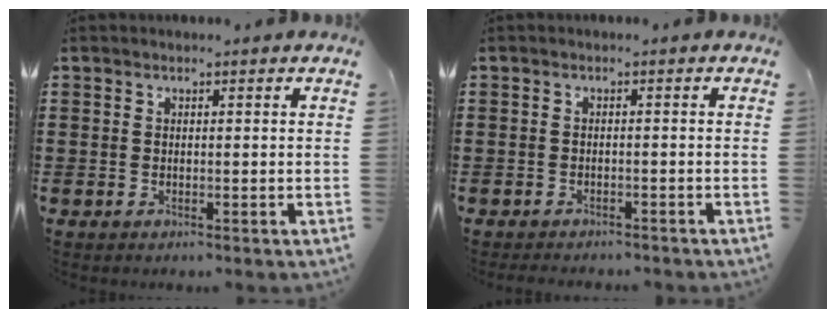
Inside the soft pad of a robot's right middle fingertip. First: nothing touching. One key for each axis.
{"total": 1.3, "fx": -1.3, "fy": 0.1, "fz": 0.0, "tx": -0.004, "ty": 0.000, "tz": -0.028}